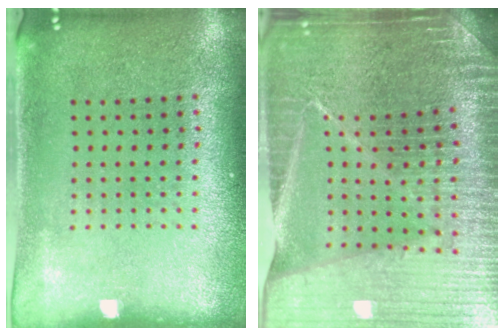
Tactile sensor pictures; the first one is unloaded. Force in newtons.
{"total": 5.3, "press": 4.8, "slide": 2.2}